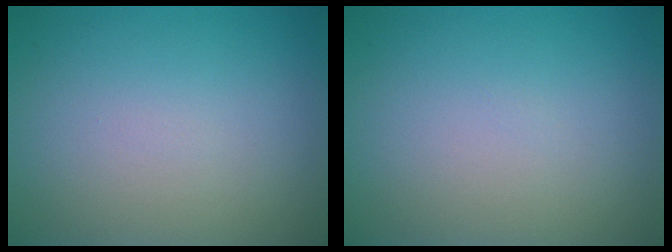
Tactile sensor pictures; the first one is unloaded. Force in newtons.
{"total": 0.0}